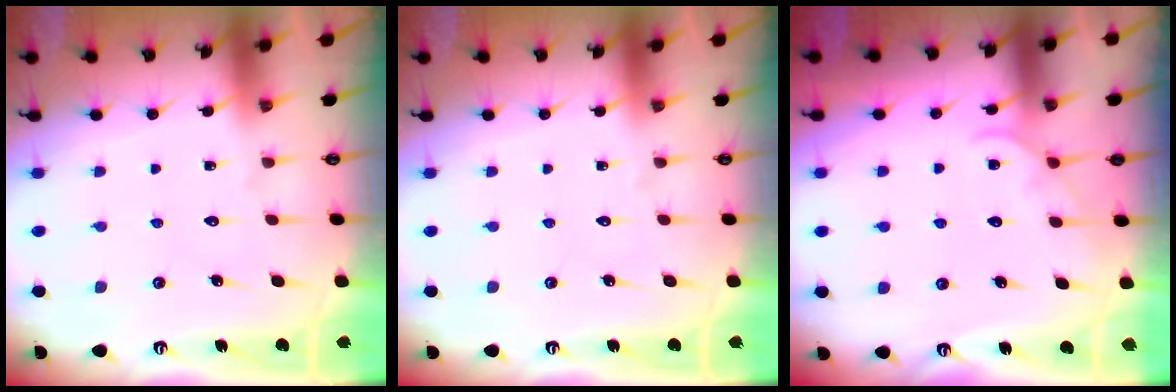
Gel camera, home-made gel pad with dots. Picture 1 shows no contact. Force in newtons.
{"total": 0.0}
{"total": 6.2, "press": 6.2, "slide": 0.4}